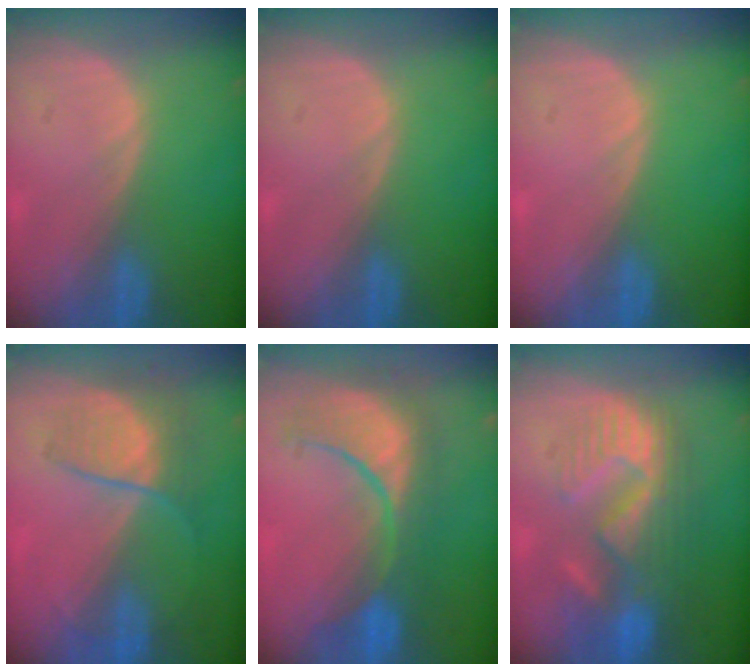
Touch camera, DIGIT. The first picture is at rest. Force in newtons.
{"total": 0.0}
{"total": 0.0}
{"total": 6.7, "press": 6.0, "slide": 3.1}
{"total": 10.0, "press": 9.6, "slide": 2.5}
{"total": 11.0, "press": 9.8, "slide": 5.0}